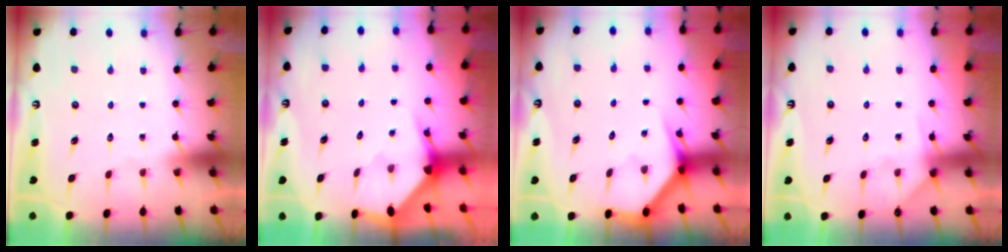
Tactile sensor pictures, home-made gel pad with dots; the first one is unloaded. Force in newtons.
{"total": 2.9, "press": 2.9, "slide": 0.3}
{"total": 3.6, "press": 3.5, "slide": 0.3}
{"total": 5.2, "press": 5.1, "slide": 0.8}